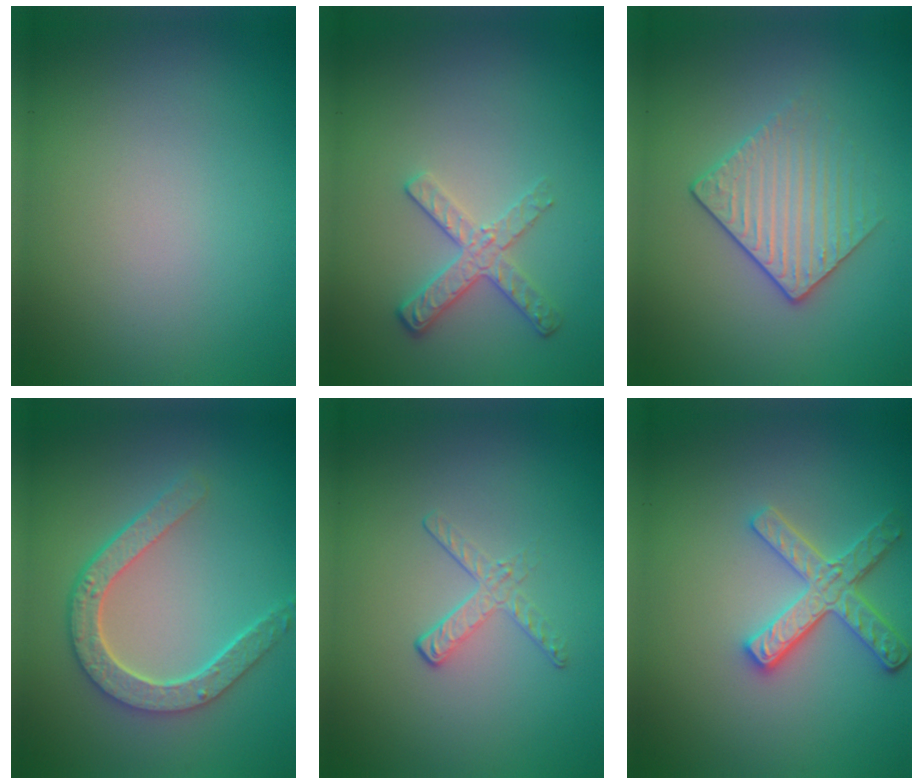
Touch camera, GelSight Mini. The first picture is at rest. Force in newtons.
{"total": 2.6, "press": 2.4, "slide": 1.2}
{"total": 2.9, "press": 2.6, "slide": 1.2}
{"total": 4.5, "press": 3.6, "slide": 2.8}
{"total": 1.7, "press": 0.7, "slide": 1.5}
{"total": 3.7, "press": 3.2, "slide": 1.7}